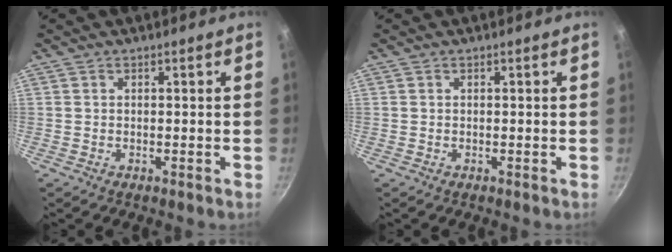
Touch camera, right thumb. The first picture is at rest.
{"total": 0.0}